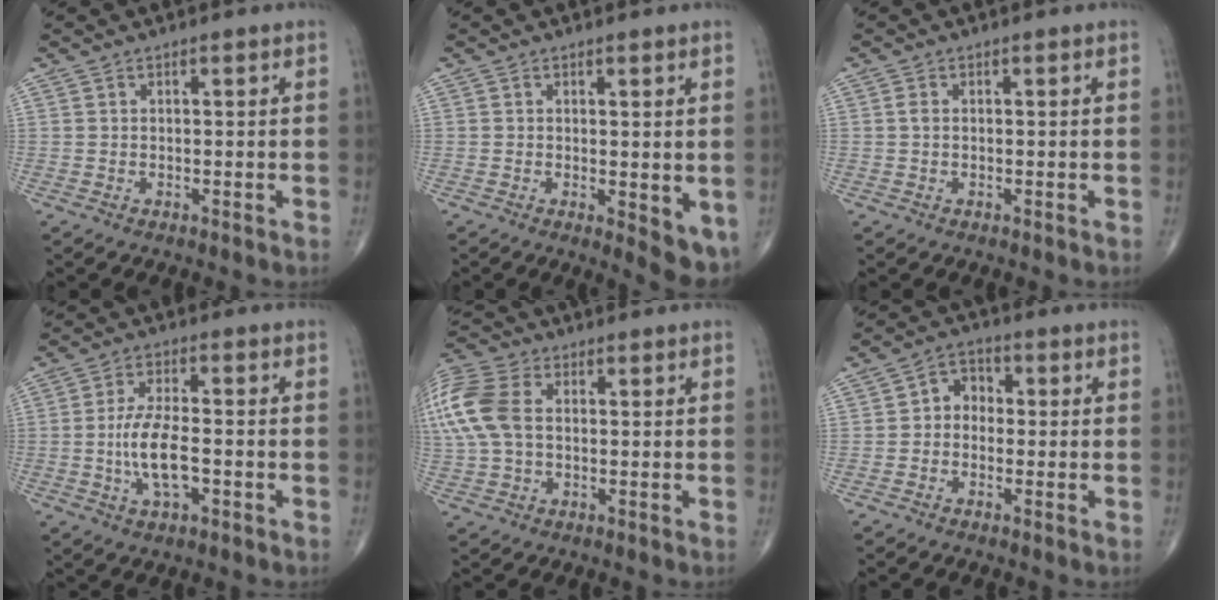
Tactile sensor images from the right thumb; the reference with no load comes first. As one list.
[{"total": 5.9, "force": [-0.6, 2.3, 5.4], "torque": [-0.064, -0.016, -0.005]}, {"total": 0.9, "force": [0.0, 0.6, 0.6], "torque": [-0.011, 0.000, -0.002]}, {"total": 8.9, "force": [-1.7, 3.7, 7.9], "torque": [-0.158, 0.009, -0.033]}, {"total": 17.0, "force": [2.4, 11.7, 12.1], "torque": [-0.323, 0.029, 0.046]}, {"total": 4.8, "force": [-0.4, 4.0, 2.7], "torque": [-0.016, 0.021, -0.022]}]